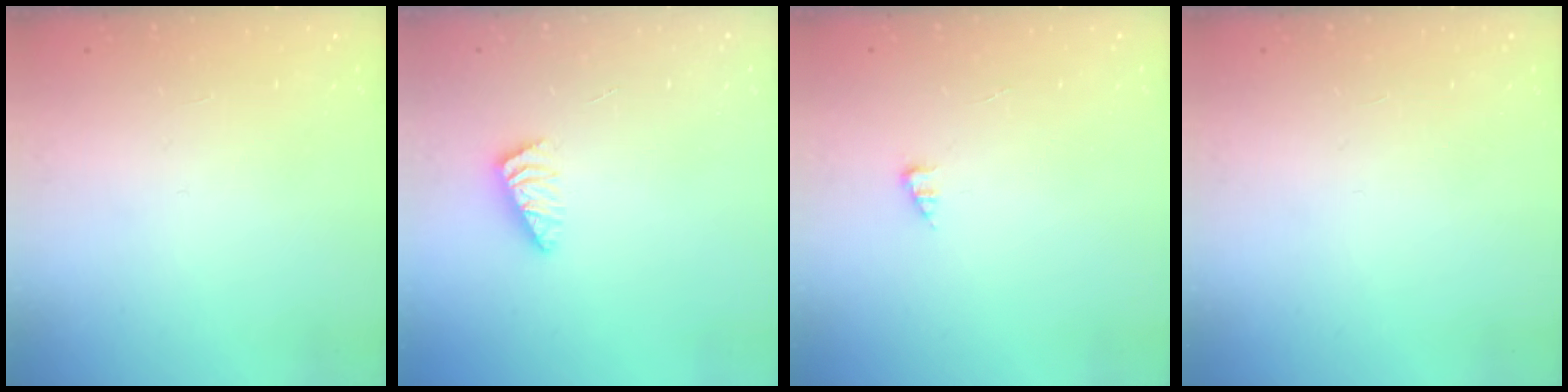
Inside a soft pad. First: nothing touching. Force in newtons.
{"total": 2.5, "press": 2.4, "slide": 0.4}
{"total": 1.6, "press": 1.6, "slide": 0.2}
{"total": 0.0}